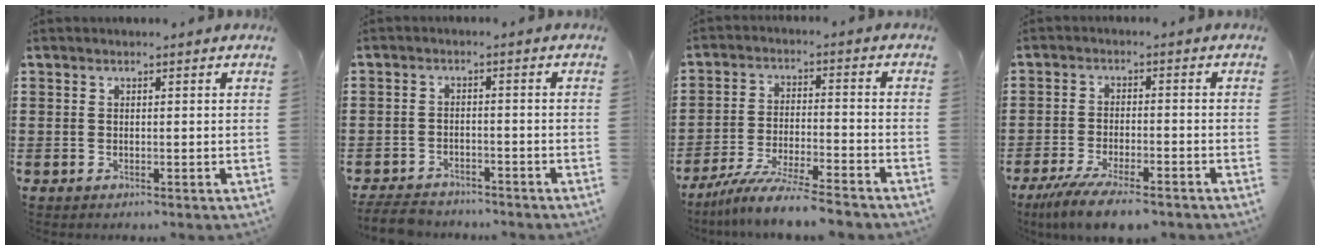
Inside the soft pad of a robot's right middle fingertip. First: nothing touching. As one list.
[{"total": 4.2, "force": [-4.0, 1.0, 0.6], "torque": [-0.025, 0.000, -0.086]}, {"total": 7.7, "force": [-7.0, -0.2, 3.2], "torque": [-0.068, -0.009, -0.134]}, {"total": 6.0, "force": [-4.9, 0.6, 3.4], "torque": [-0.081, -0.015, -0.095]}]